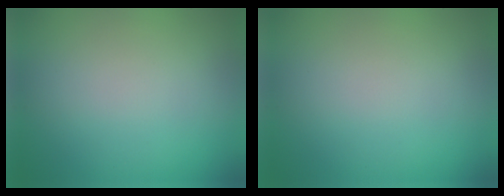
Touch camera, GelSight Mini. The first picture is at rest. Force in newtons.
{"total": 0.0}